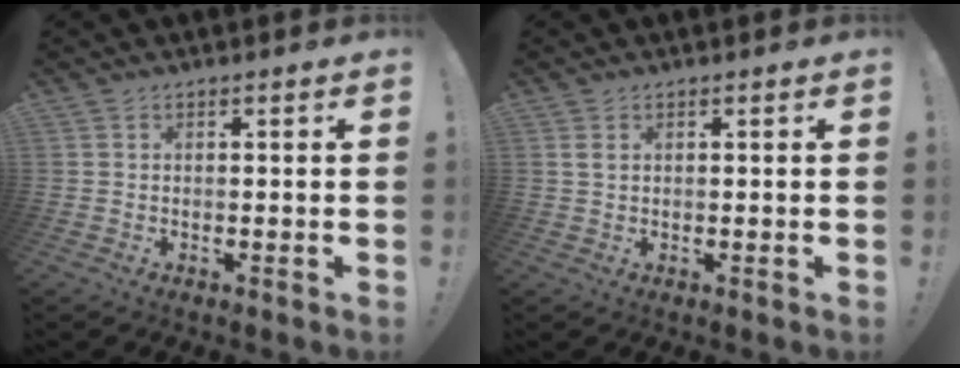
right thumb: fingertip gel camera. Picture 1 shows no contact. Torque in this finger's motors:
{"motor_torque": [0.10, 0.10, 0.01, 0.03, 0.01]}